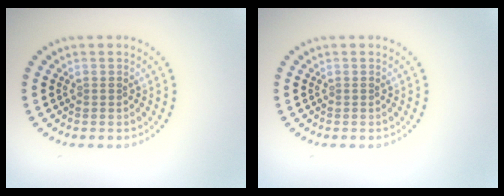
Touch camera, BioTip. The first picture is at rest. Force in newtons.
{"total": 0.0}